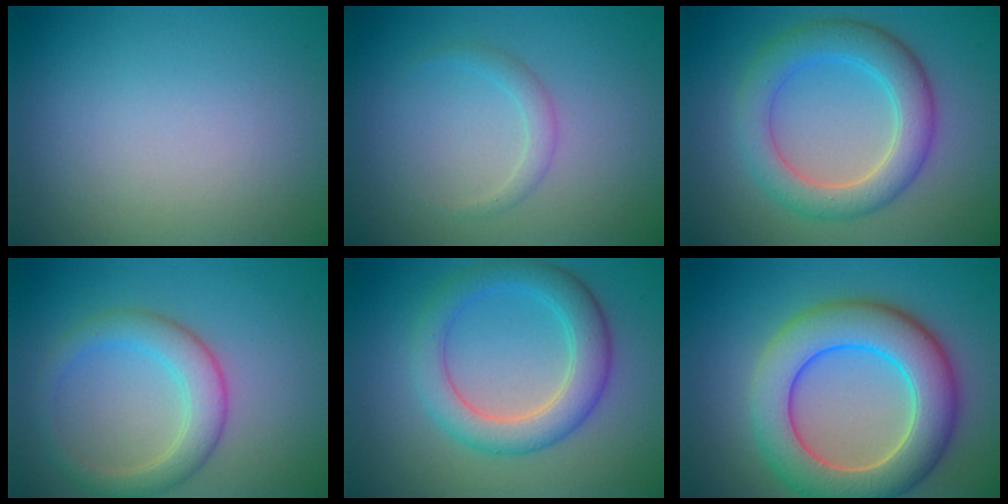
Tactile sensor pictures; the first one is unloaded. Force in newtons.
{"total": 1.2, "press": 1.2, "slide": 0.0}
{"total": 5.6, "press": 5.6, "slide": 0.5}
{"total": 3.8, "press": 3.8, "slide": 0.2}
{"total": 5.2, "press": 5.2, "slide": 0.1}
{"total": 9.2, "press": 9.2, "slide": 0.4}